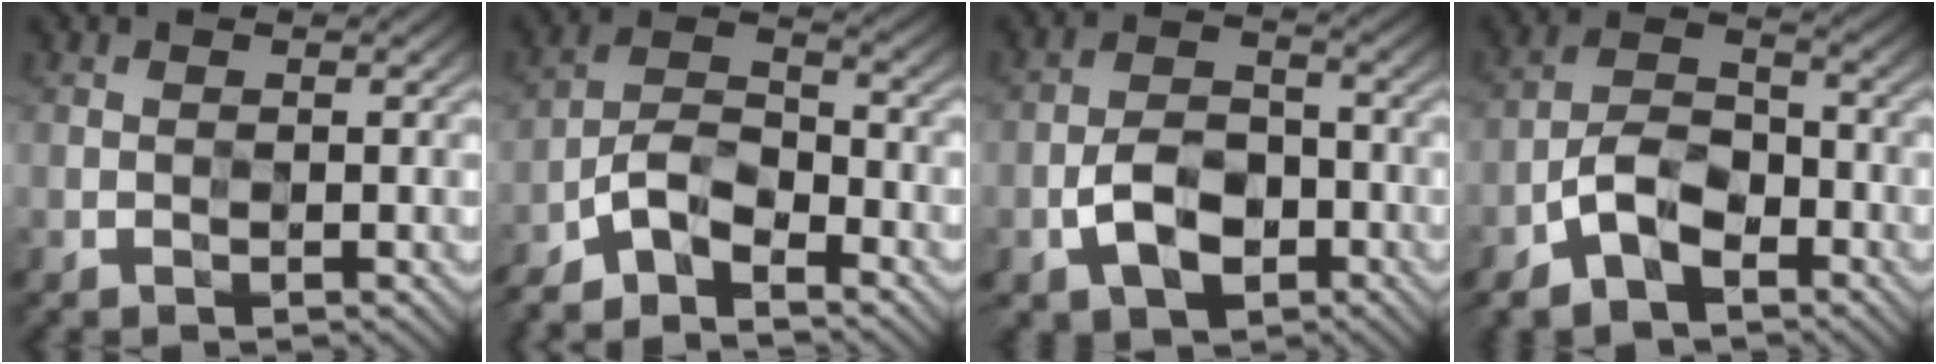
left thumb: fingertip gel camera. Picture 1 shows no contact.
{"total": 7.8, "force": [-5.7, 2.5, 4.7], "torque": [-0.091, 0.002, -0.124]}
{"total": 7.0, "force": [-2.9, 4.5, 4.6], "torque": [-0.089, 0.002, -0.060]}
{"total": 7.4, "force": [-3.9, 3.9, 4.8], "torque": [-0.092, 0.005, -0.090]}